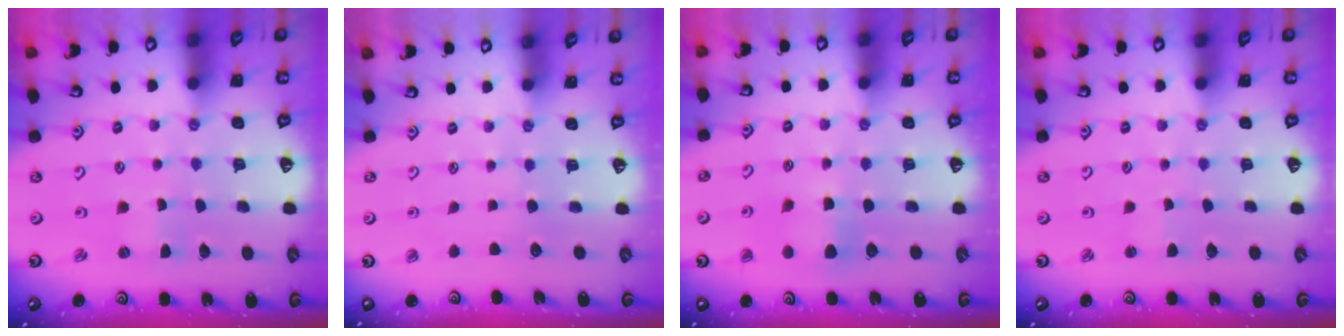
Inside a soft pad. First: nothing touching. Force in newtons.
{"total": 0.0}
{"total": 6.6, "press": 6.5, "slide": 0.8}
{"total": 1.6, "press": 1.6, "slide": 0.2}